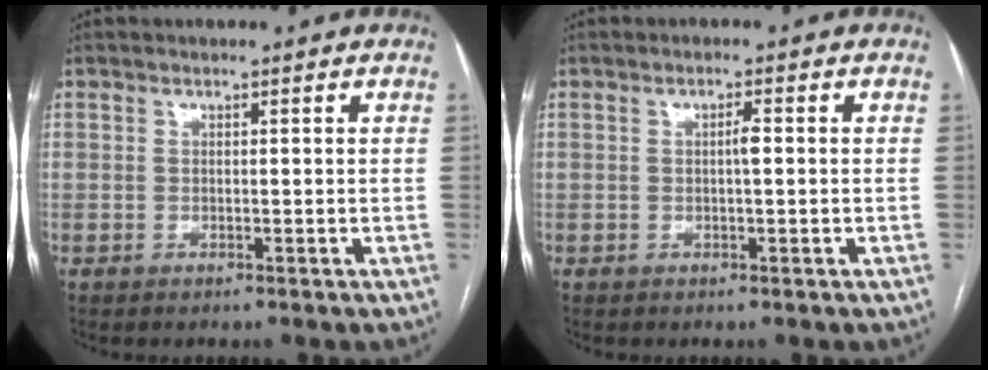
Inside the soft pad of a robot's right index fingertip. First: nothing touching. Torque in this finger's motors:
{"motor_torque": [0.54, 0.07, 0.00, 0.04]}